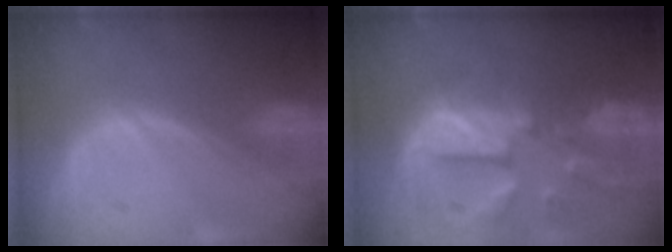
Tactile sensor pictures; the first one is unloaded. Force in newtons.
{"total": 11.9, "press": 10.4, "slide": 5.7}